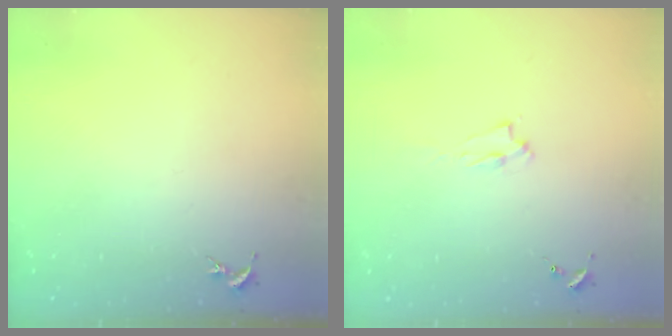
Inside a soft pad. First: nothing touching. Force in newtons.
{"total": 1.4, "press": 1.3, "slide": 0.3}